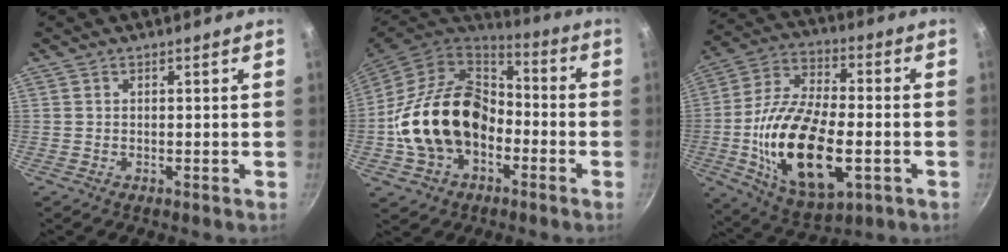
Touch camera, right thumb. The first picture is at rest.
{"total": 20.8, "force": [-4.2, 15.2, 13.7], "torque": [-0.222, 0.052, -0.080]}
{"total": 22.8, "force": [-4.7, 11.3, 19.3], "torque": [-0.352, 0.018, -0.081]}